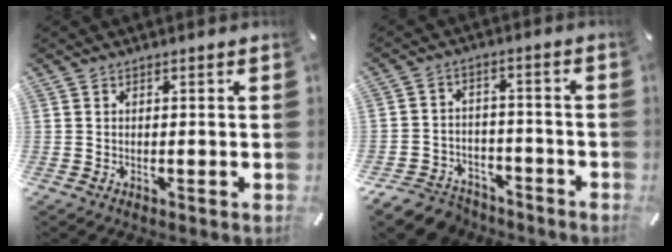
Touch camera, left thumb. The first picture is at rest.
{"total": 7.3, "force": [-5.4, 4.5, 1.9], "torque": [-0.037, 0.029, -0.100]}